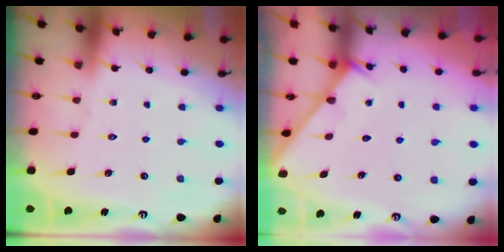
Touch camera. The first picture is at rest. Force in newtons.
{"total": 2.9, "press": 2.9, "slide": 0.1}